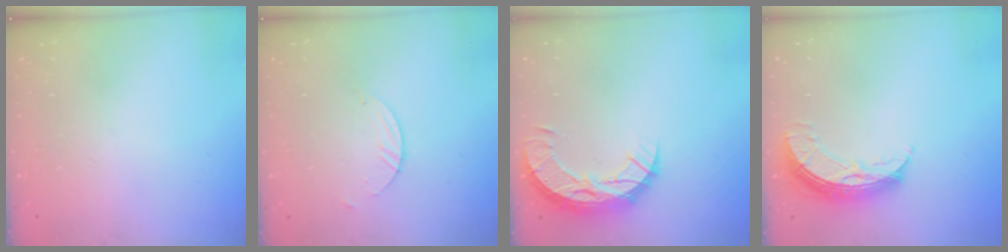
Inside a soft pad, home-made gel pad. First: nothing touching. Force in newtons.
{"total": 1.8, "press": 1.8, "slide": 0.1}
{"total": 10.3, "press": 10.2, "slide": 0.8}
{"total": 9.8, "press": 9.8, "slide": 0.6}